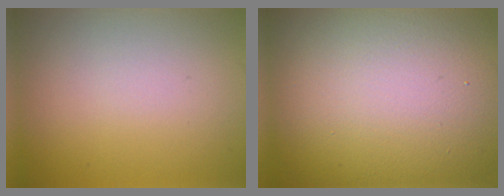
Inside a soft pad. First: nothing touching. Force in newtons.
{"total": 21.1, "press": 21.0, "slide": 1.4}